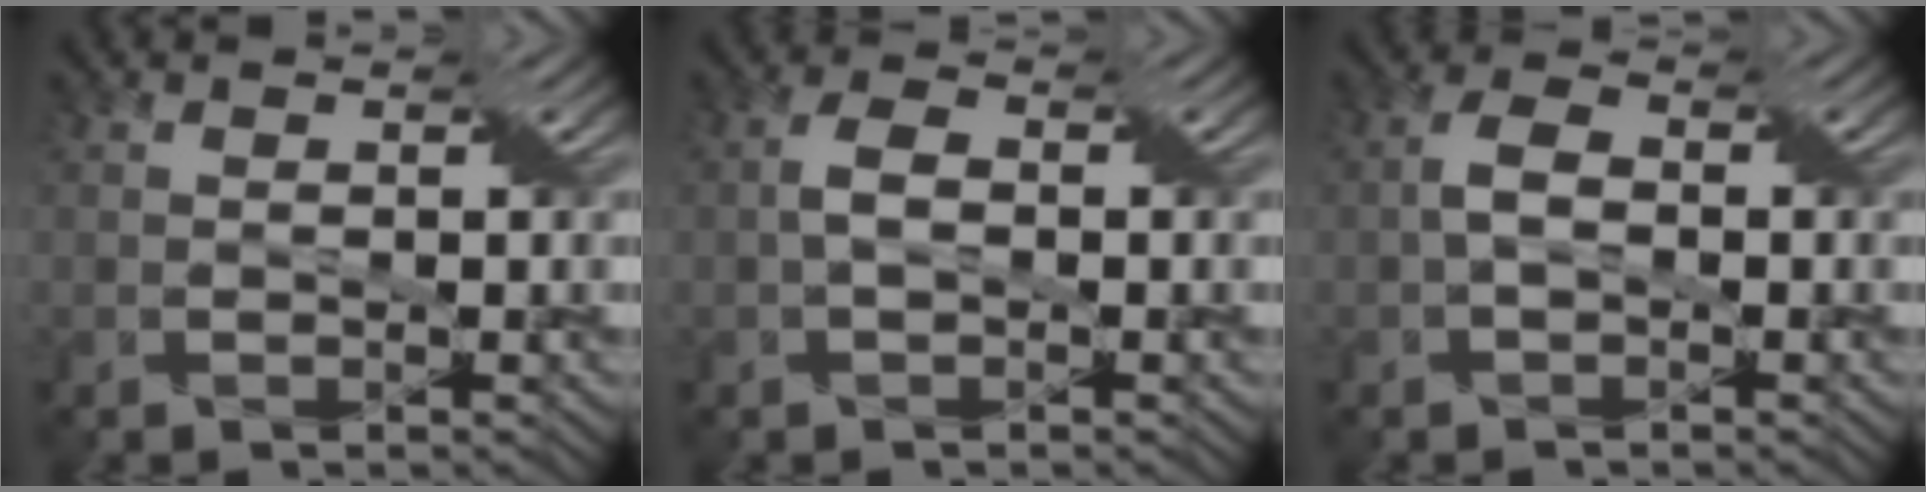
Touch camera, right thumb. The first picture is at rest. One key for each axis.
{"total": 2.4, "fx": -0.2, "fy": 1.4, "fz": 1.9, "tx": -0.044, "ty": 0.007, "tz": -0.007}
{"total": 2.7, "fx": -0.4, "fy": 1.5, "fz": 2.1, "tx": -0.048, "ty": 0.008, "tz": -0.012}